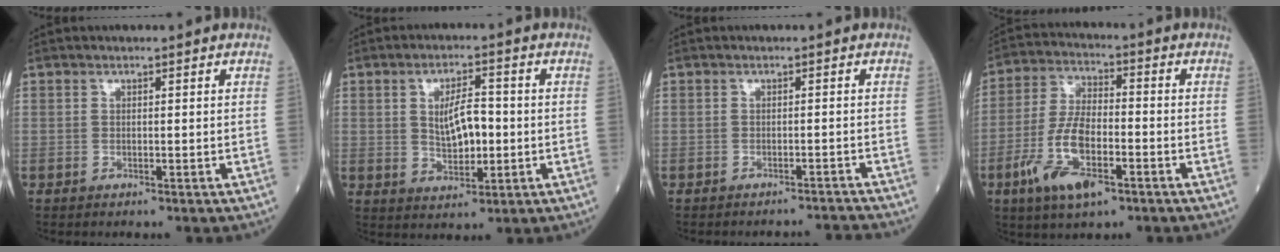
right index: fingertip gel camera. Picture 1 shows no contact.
{"total": 6.5, "force": [0.1, 2.7, 5.9], "torque": [-0.104, 0.002, 0.006]}
{"total": 3.8, "force": [-3.5, -1.2, -0.6], "torque": [0.012, 0.000, -0.046]}
{"total": 11.2, "force": [-4.9, 3.8, 9.3], "torque": [-0.198, -0.007, -0.091]}